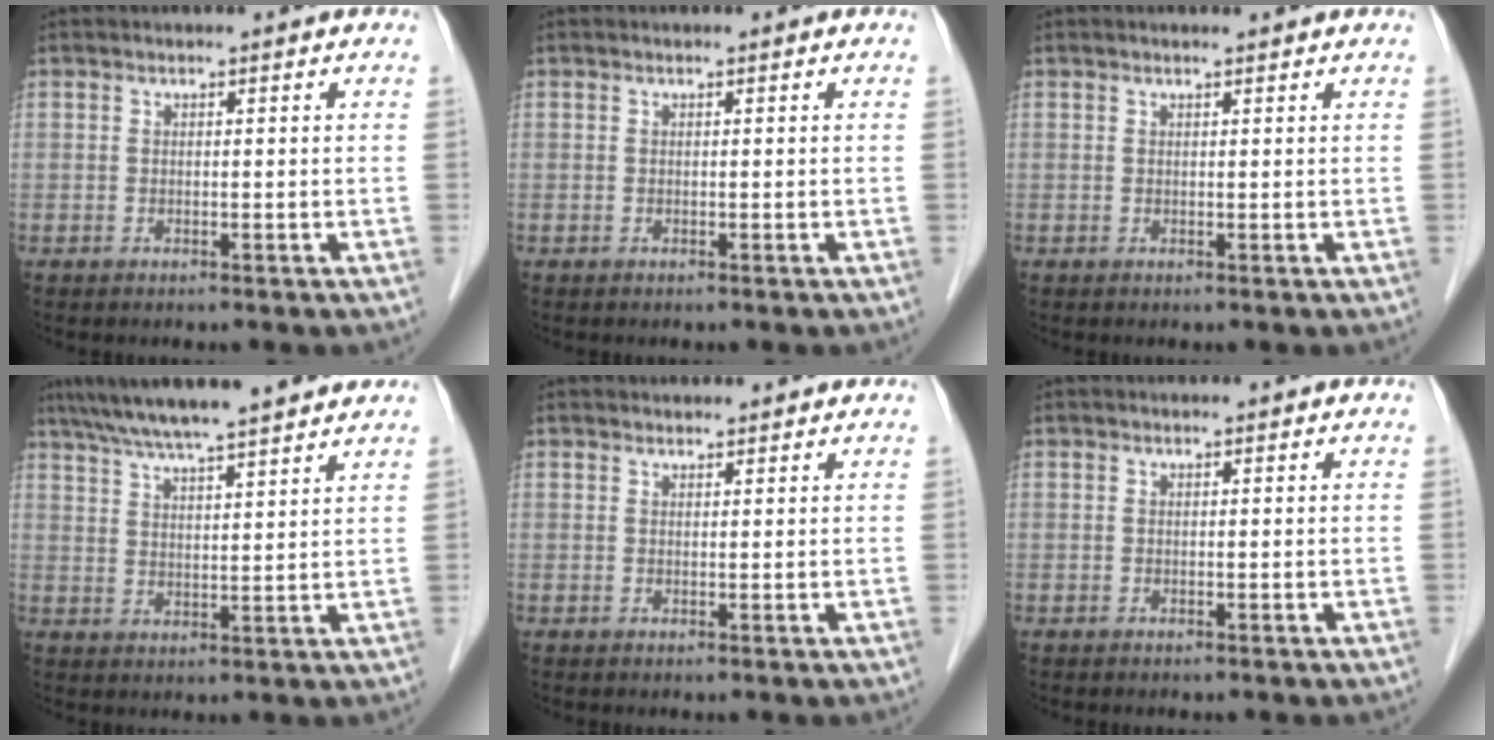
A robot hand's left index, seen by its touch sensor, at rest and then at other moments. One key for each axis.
{"total": 0.0}
{"total": 1.1, "fx": 1.1, "fy": 0.0, "fz": 0.4, "tx": -0.008, "ty": 0.007, "tz": 0.015}
{"total": 13.9, "fx": 11.8, "fy": 0.6, "fz": 7.3, "tx": -0.123, "ty": 0.031, "tz": 0.174}
{"total": 1.9, "fx": 1.8, "fy": 0.5, "fz": 0.2, "tx": -0.008, "ty": 0.013, "tz": 0.024}
{"total": 0.0}